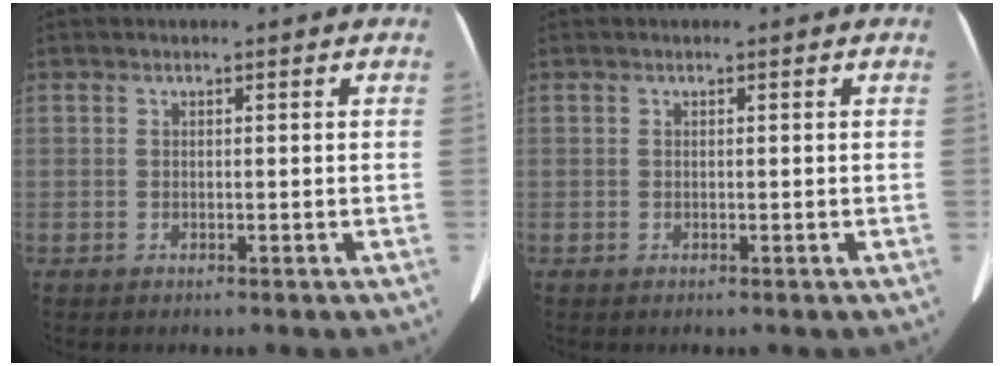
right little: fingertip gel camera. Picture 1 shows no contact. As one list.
[{"total": 0.0}]